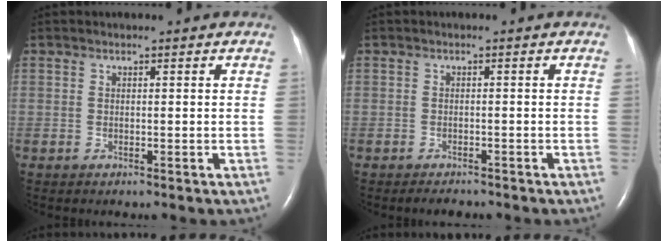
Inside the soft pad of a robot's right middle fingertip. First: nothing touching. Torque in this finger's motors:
{"motor_torque": [0.45, -0.50, 0.01, 0.00]}